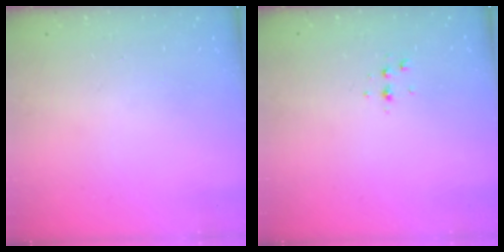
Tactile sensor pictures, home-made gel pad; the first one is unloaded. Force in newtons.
{"total": 3.7, "press": 3.2, "slide": 1.7}